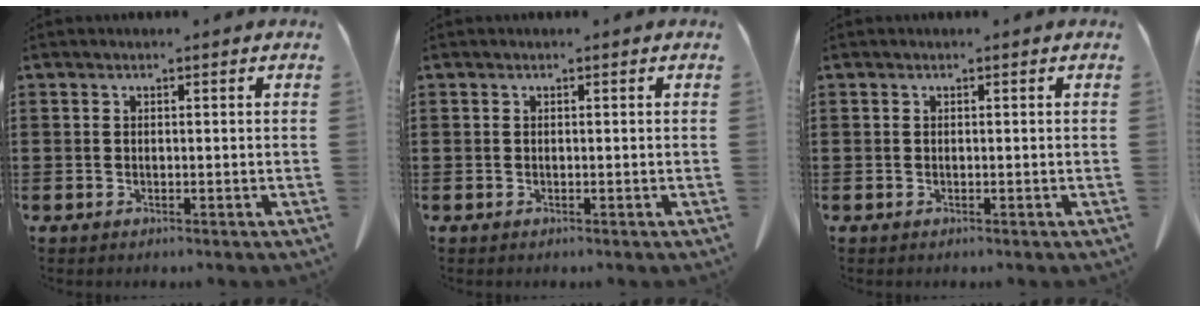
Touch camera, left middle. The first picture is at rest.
{"total": 0.0}
{"total": 0.0}